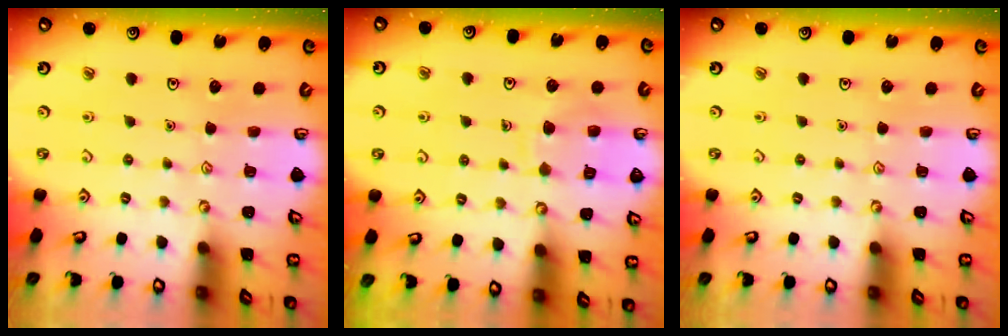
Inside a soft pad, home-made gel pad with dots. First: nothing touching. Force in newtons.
{"total": 8.9, "press": 8.9, "slide": 0.9}
{"total": 0.0}